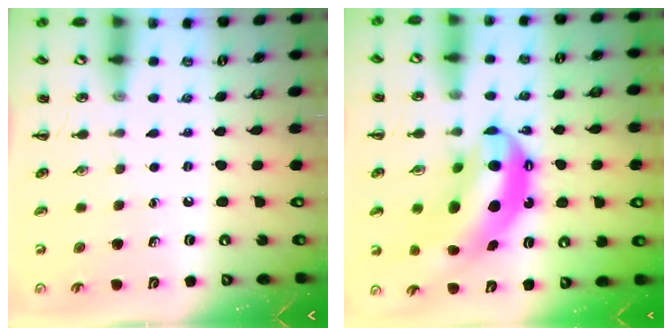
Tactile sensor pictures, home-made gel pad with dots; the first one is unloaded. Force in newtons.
{"total": 15.4, "press": 14.8, "slide": 4.2}